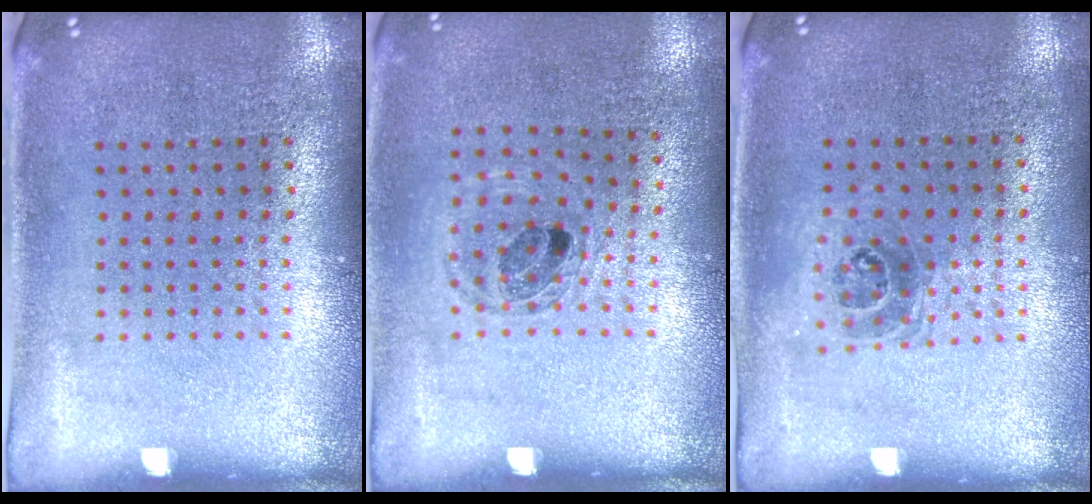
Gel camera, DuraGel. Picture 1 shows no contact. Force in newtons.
{"total": 0.9, "press": 0.9, "slide": 0.0}
{"total": 1.0, "press": 0.9, "slide": 0.4}